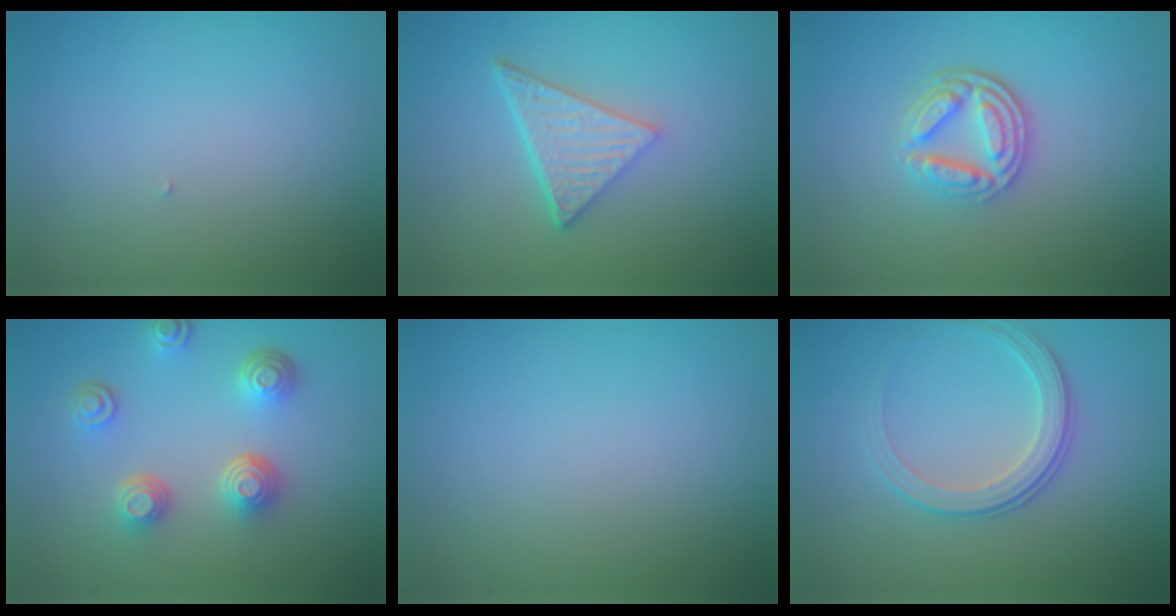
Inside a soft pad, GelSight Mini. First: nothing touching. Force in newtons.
{"total": 4.8, "press": 3.3, "slide": 3.5}
{"total": 4.1, "press": 3.2, "slide": 2.5}
{"total": 4.4, "press": 3.4, "slide": 2.8}
{"total": 0.0}
{"total": 2.8, "press": 2.2, "slide": 1.8}